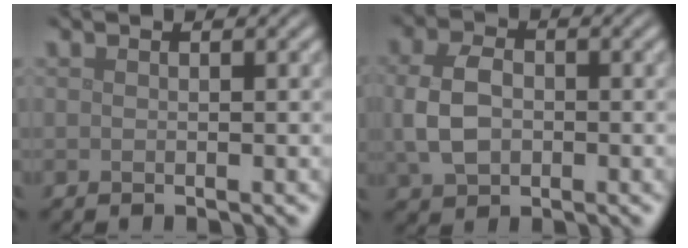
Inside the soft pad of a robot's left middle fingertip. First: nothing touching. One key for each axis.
{"total": 4.6, "fx": -0.3, "fy": 3.3, "fz": 3.2, "tx": -0.075, "ty": -0.001, "tz": -0.007}